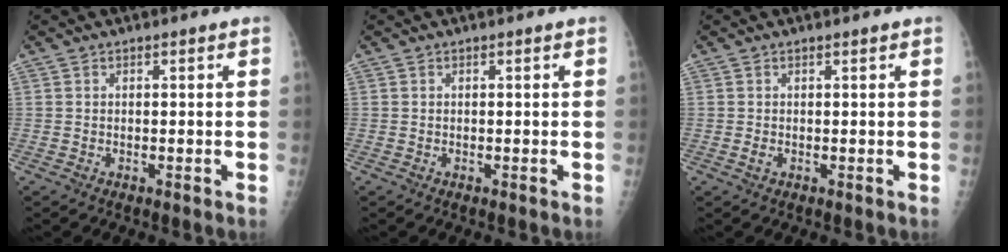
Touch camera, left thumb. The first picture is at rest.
{"total": 0.0}
{"total": 1.0, "force": [0.3, 0.5, 0.9], "torque": [-0.018, 0.005, 0.008]}